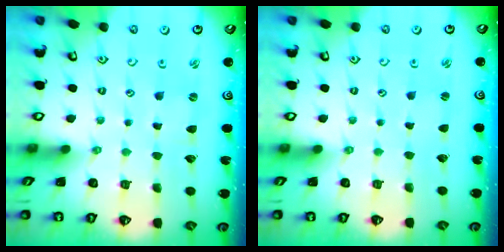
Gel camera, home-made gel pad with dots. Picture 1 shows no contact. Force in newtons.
{"total": 1.1, "press": 1.1, "slide": 0.2}